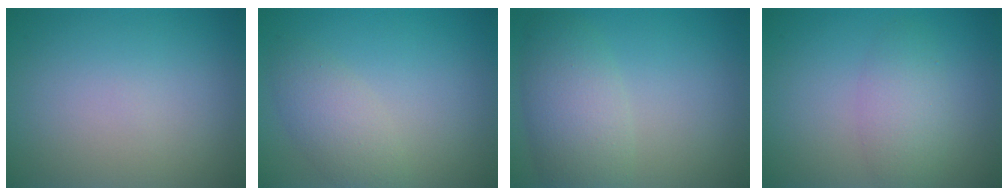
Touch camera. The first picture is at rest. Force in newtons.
{"total": 2.9, "press": 2.9, "slide": 0.2}
{"total": 4.8, "press": 4.8, "slide": 0.2}
{"total": 3.0, "press": 3.0, "slide": 0.1}